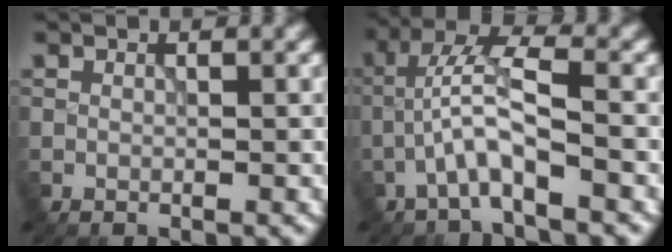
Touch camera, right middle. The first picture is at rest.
{"total": 4.6, "force": [-2.0, 1.0, 4.0], "torque": [-0.081, 0.020, -0.041]}